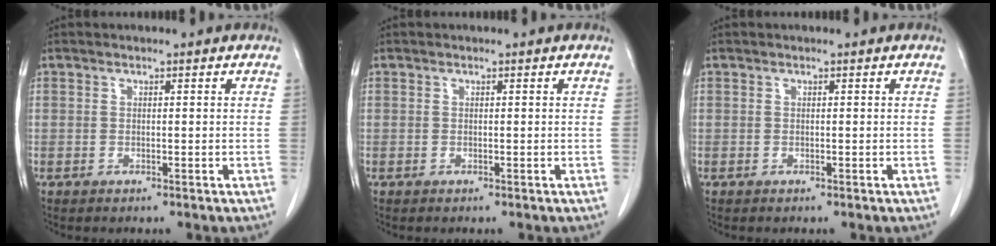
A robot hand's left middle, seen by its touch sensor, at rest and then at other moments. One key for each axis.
{"total": 0.0}
{"total": 0.0}